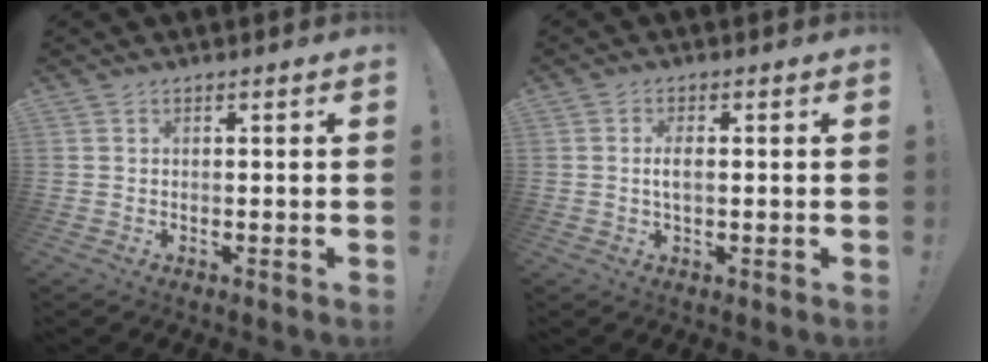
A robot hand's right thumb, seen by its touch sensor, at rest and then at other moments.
{"total": 3.0, "force": [-0.1, 1.0, 2.8], "torque": [-0.055, 0.000, -0.006]}